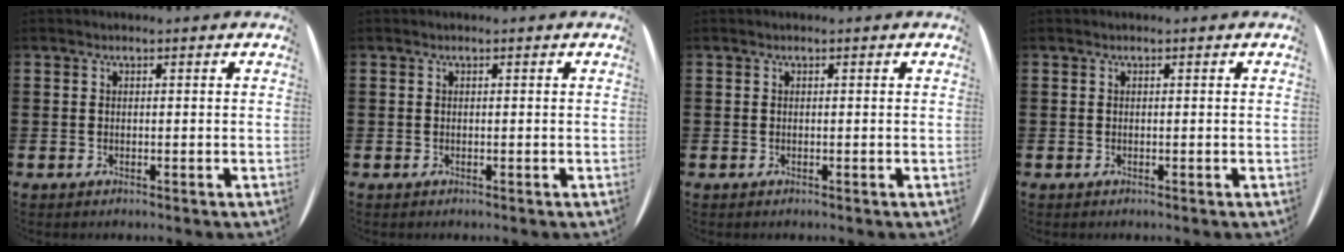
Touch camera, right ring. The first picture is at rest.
{"total": 0.0}
{"total": 0.0}
{"total": 0.0}